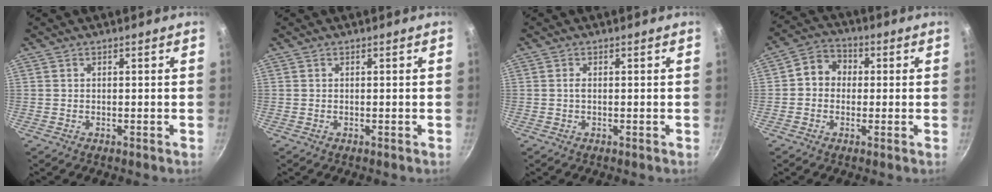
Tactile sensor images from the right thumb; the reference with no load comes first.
{"total": 0.0}
{"total": 0.8, "force": [0.0, 0.3, 0.7], "torque": [-0.015, 0.002, -0.002]}
{"total": 6.4, "force": [0.2, 5.6, 3.1], "torque": [-0.021, 0.016, -0.014]}